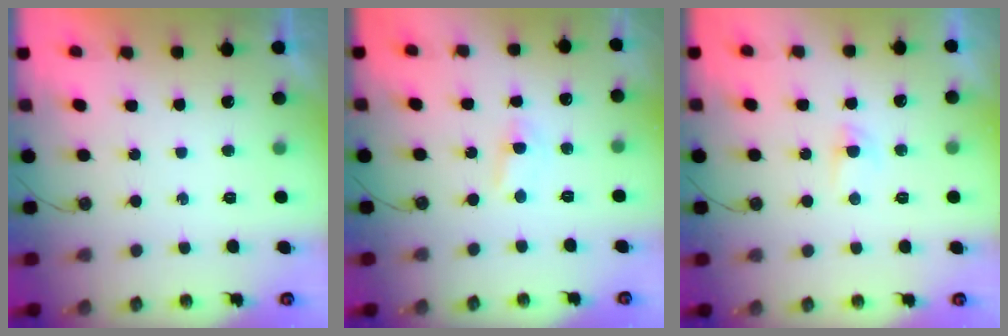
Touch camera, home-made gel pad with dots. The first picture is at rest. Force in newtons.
{"total": 3.0, "press": 3.0, "slide": 0.4}
{"total": 2.2, "press": 2.2, "slide": 0.4}